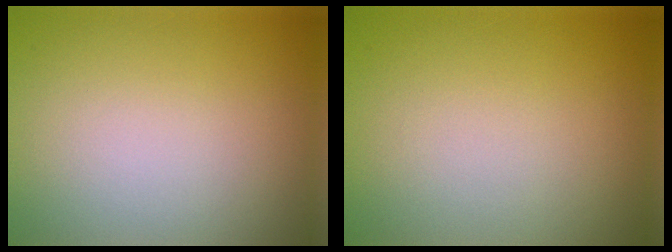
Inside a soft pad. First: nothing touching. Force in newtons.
{"total": 0.0}